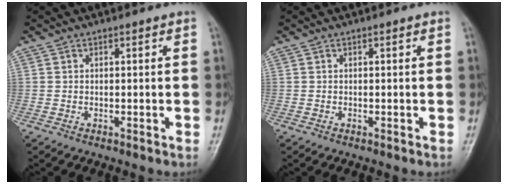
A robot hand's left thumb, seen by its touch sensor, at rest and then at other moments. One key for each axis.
{"total": 0.0}